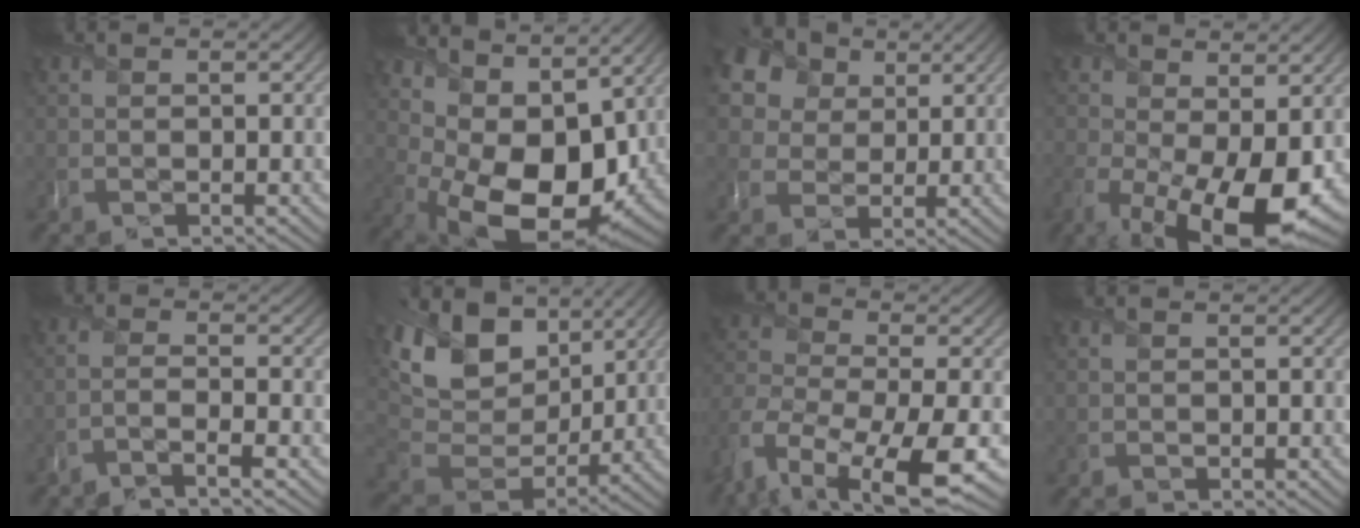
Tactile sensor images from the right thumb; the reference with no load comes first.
{"total": 14.1, "force": [3.5, 7.9, 11.2], "torque": [-0.216, -0.022, 0.077]}
{"total": 12.4, "force": [6.3, 8.9, 5.9], "torque": [-0.175, 0.032, 0.115]}
{"total": 13.7, "force": [-4.0, 6.7, 11.3], "torque": [-0.216, -0.052, -0.043]}
{"total": 3.7, "force": [-2.4, 0.4, 2.8], "torque": [-0.047, 0.008, -0.068]}
{"total": 14.1, "force": [6.7, 9.1, 8.4], "torque": [-0.197, 0.020, 0.124]}
{"total": 13.0, "force": [-7.0, 5.9, 9.2], "torque": [-0.218, -0.027, -0.122]}
{"total": 0.0}